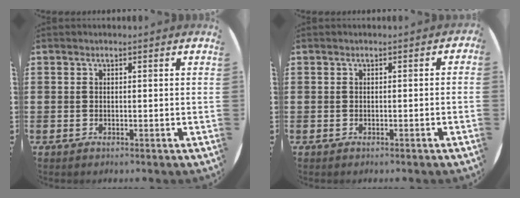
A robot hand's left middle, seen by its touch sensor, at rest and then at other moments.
{"total": 0.5, "force": [-0.4, 0.3, 0.0], "torque": [-0.001, 0.005, -0.010]}